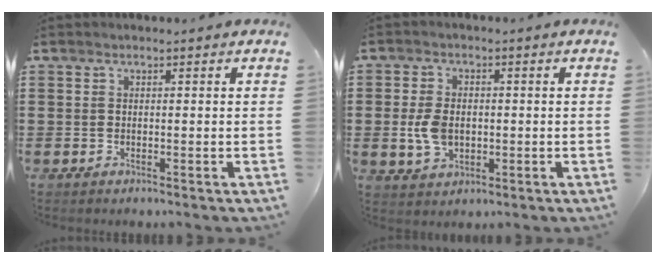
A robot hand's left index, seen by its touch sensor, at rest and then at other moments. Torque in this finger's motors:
{"motor_torque": [1.23, 0.76, 0.66, 0.07]}